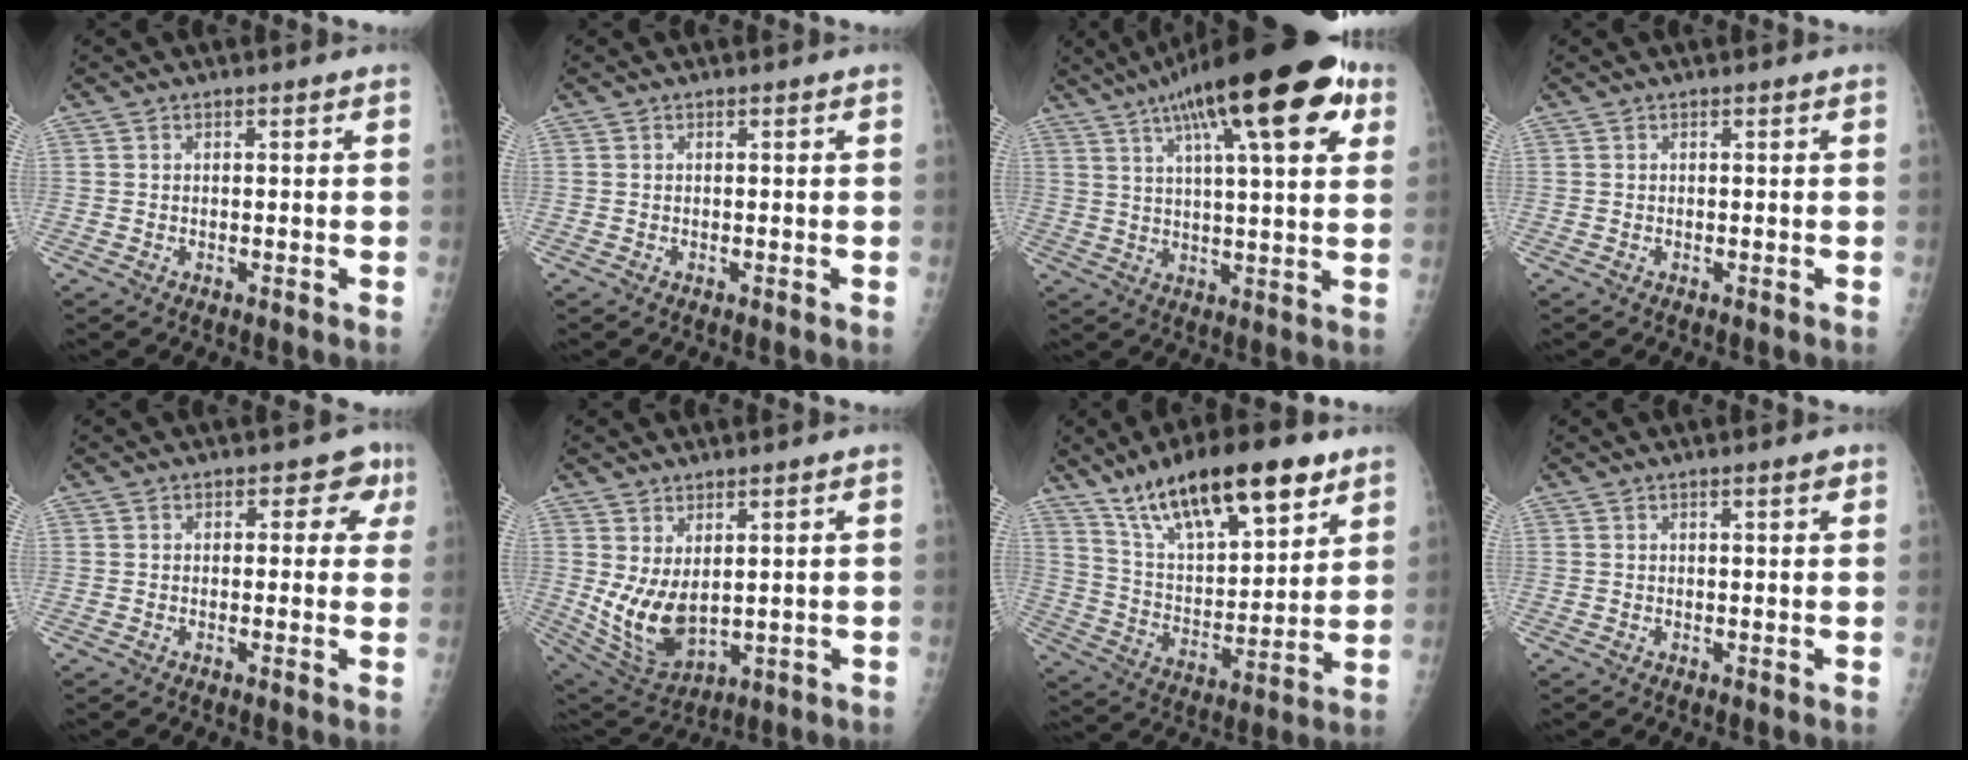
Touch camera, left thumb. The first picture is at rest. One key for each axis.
{"total": 0.0}
{"total": 23.6, "fx": 11.6, "fy": 6.5, "fz": 19.5, "tx": -0.286, "ty": 0.002, "tz": 0.171}
{"total": 0.0}
{"total": 4.4, "fx": 1.8, "fy": 3.1, "fz": 2.6, "tx": 0.012, "ty": 0.000, "tz": 0.009}
{"total": 10.1, "fx": 1.5, "fy": 5.6, "fz": 8.2, "tx": -0.144, "ty": -0.027, "tz": 0.053}
{"total": 22.0, "fx": 14.1, "fy": 7.7, "fz": 15.1, "tx": -0.219, "ty": -0.047, "tz": 0.248}
{"total": 1.7, "fx": 1.0, "fy": 0.3, "fz": 1.4, "tx": -0.019, "ty": -0.002, "tz": 0.013}